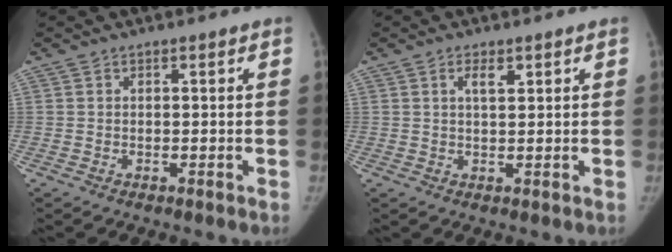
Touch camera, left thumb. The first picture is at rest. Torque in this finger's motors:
{"motor_torque": [-0.19, -0.26, 0.60, -0.21, -0.04]}